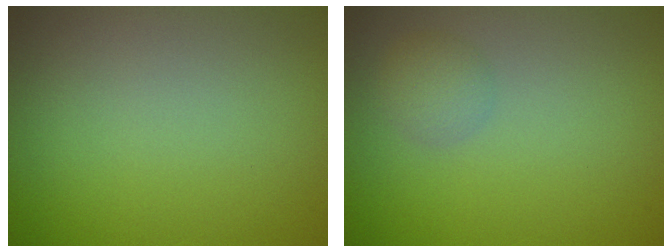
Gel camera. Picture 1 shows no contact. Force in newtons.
{"total": 1.6, "press": 1.6, "slide": 0.1}